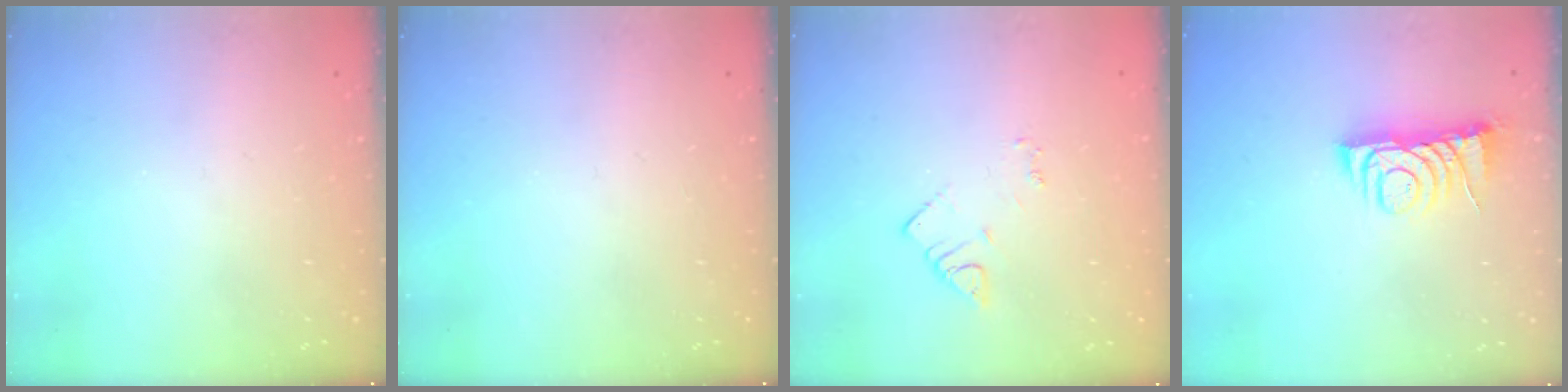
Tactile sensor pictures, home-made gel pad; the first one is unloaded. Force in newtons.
{"total": 0.0}
{"total": 2.9, "press": 2.9, "slide": 0.3}
{"total": 7.0, "press": 7.0, "slide": 0.9}